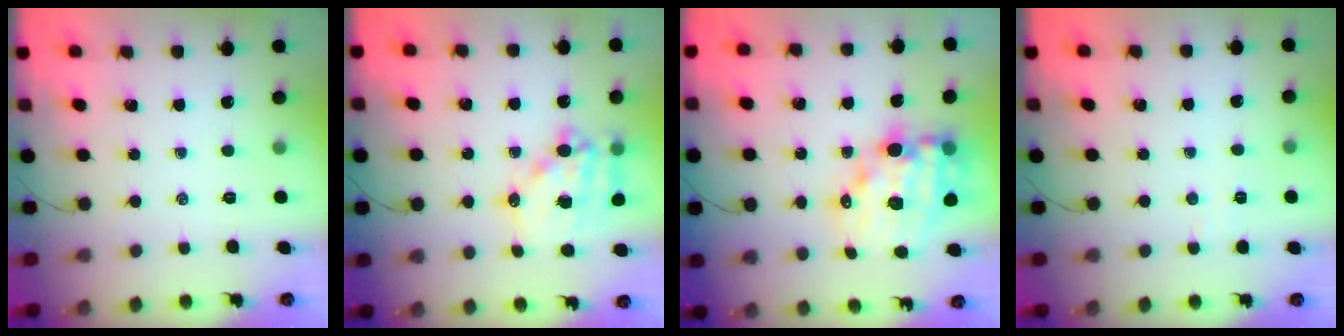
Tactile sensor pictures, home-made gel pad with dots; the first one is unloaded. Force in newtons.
{"total": 14.2, "press": 13.8, "slide": 3.3}
{"total": 15.9, "press": 15.4, "slide": 3.8}
{"total": 2.2, "press": 2.1, "slide": 0.7}